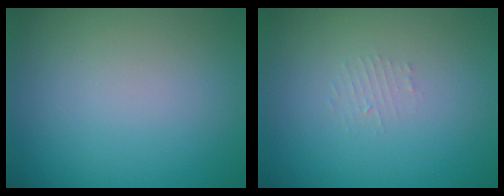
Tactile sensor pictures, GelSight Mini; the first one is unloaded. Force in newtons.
{"total": 0.9, "press": 0.9, "slide": 0.2}